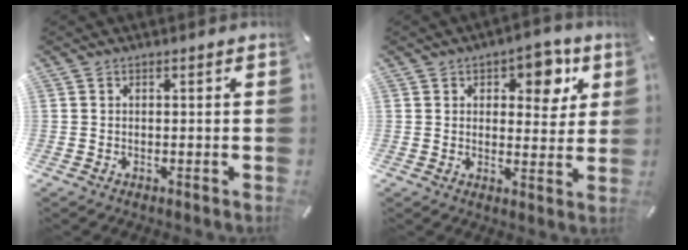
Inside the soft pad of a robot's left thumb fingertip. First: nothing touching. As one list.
[{"total": 7.8, "force": [3.8, 4.8, 4.7], "torque": [-0.035, -0.021, 0.055]}]